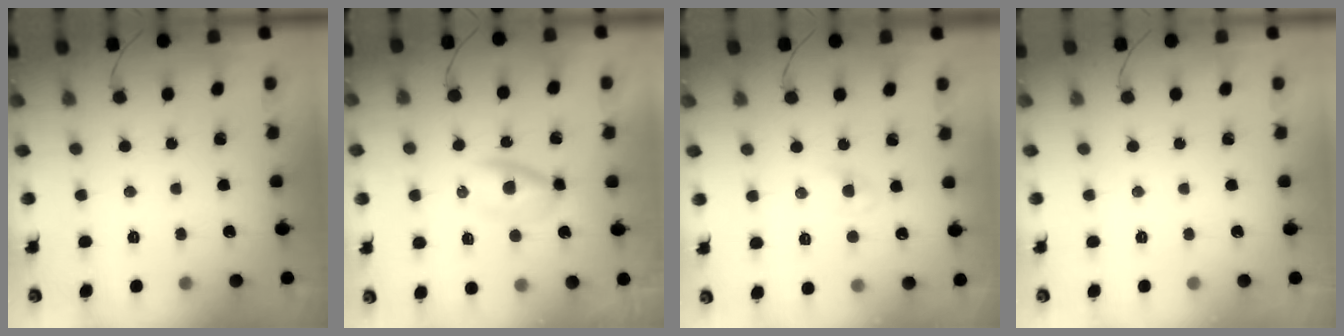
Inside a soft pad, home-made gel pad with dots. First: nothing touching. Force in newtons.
{"total": 3.3, "press": 3.2, "slide": 1.1}
{"total": 0.7, "press": 0.6, "slide": 0.5}
{"total": 0.0}